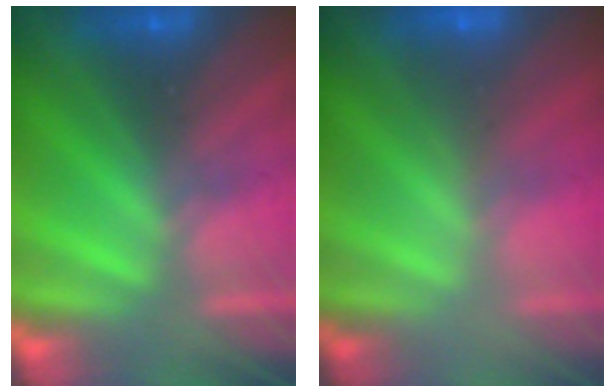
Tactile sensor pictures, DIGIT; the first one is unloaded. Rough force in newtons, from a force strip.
{"total": 2.2}